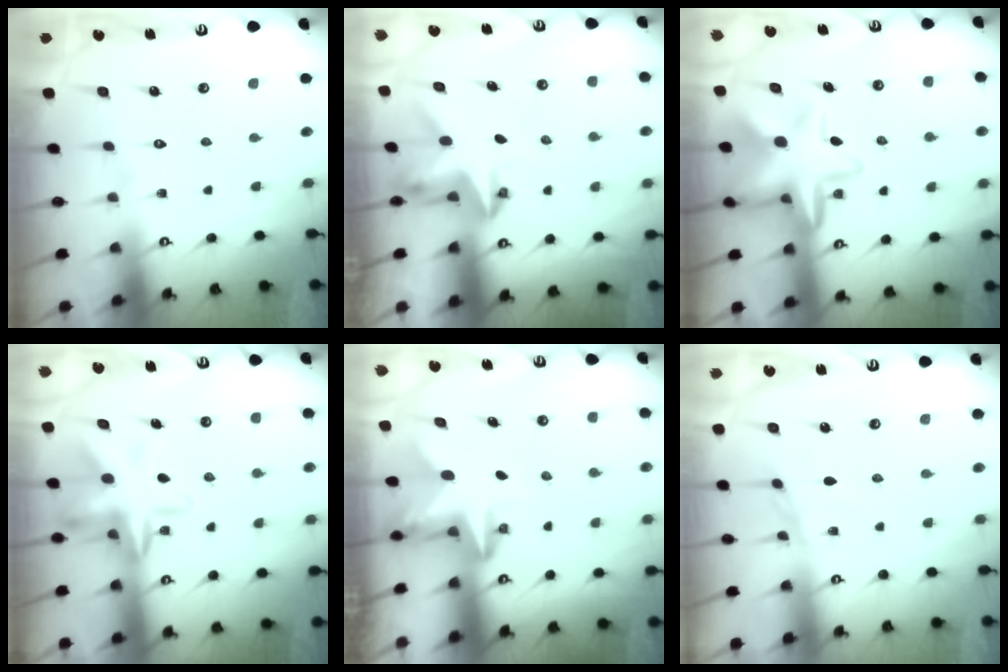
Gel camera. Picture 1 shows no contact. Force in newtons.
{"total": 3.4, "press": 3.4, "slide": 0.2}
{"total": 13.2, "press": 13.0, "slide": 2.5}
{"total": 11.3, "press": 11.1, "slide": 2.3}
{"total": 2.8, "press": 2.7, "slide": 0.5}
{"total": 3.9, "press": 3.8, "slide": 0.5}